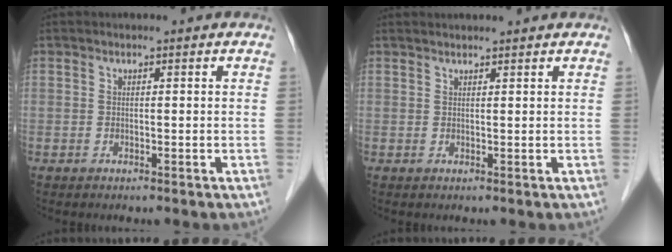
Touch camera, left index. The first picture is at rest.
{"total": 2.9, "force": [2.8, 0.0, 0.8], "torque": [-0.012, 0.022, 0.040]}